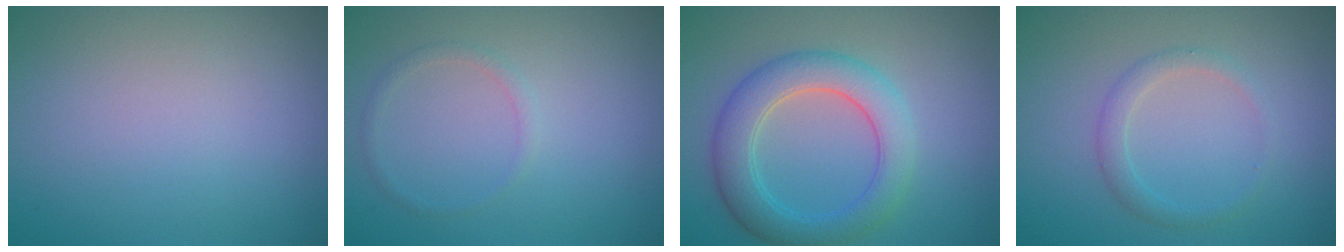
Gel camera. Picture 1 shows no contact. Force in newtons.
{"total": 1.0, "press": 1.0, "slide": 0.0}
{"total": 5.1, "press": 5.1, "slide": 0.3}
{"total": 1.7, "press": 1.7, "slide": 0.0}